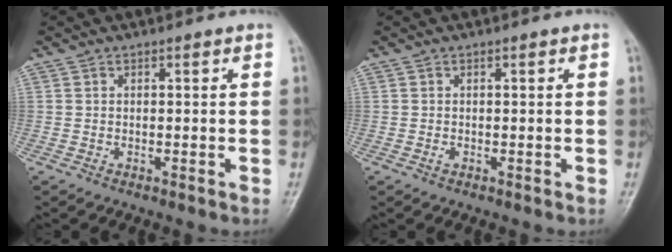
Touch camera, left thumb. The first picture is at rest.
{"total": 0.8, "force": [-0.1, 0.4, 0.7], "torque": [-0.007, 0.003, 0.000]}